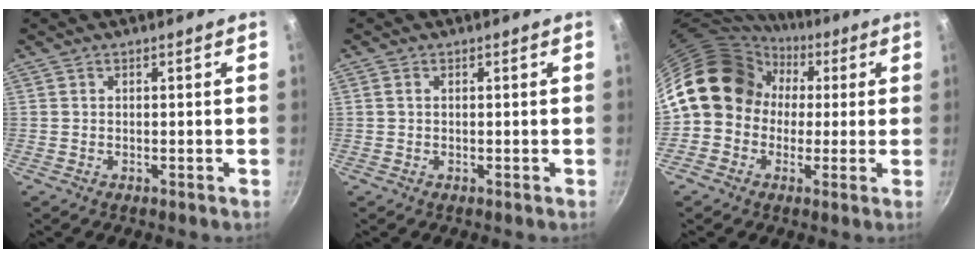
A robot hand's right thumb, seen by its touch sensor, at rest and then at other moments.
{"total": 0.7, "force": [0.2, 0.5, 0.5], "torque": [-0.010, 0.002, 0.002]}
{"total": 14.9, "force": [1.5, 12.9, 7.3], "torque": [-0.085, 0.041, 0.008]}